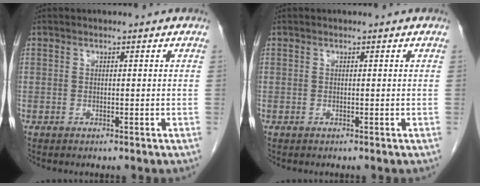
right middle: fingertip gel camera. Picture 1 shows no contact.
{"total": 0.0}